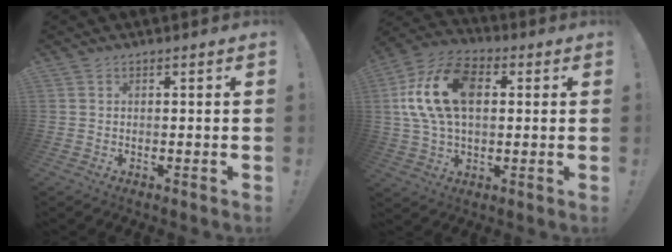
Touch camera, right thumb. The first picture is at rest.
{"total": 18.6, "force": [3.5, 11.6, 14.1], "torque": [-0.270, 0.004, 0.059]}